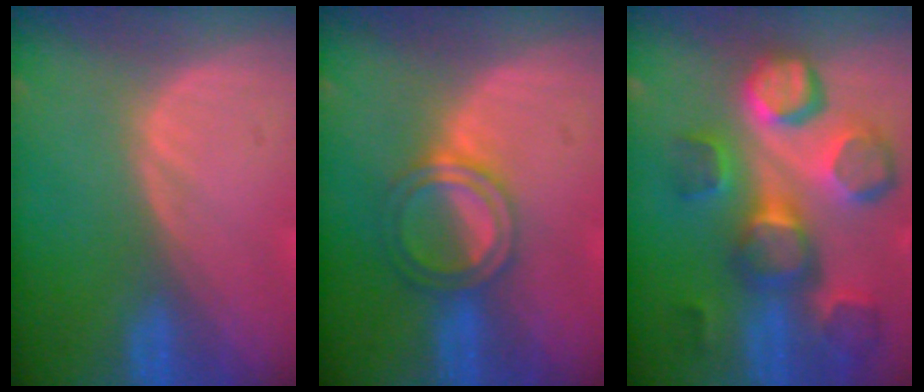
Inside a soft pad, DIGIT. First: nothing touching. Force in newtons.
{"total": 5.0, "press": 4.6, "slide": 1.9}
{"total": 12.5, "press": 11.1, "slide": 5.7}